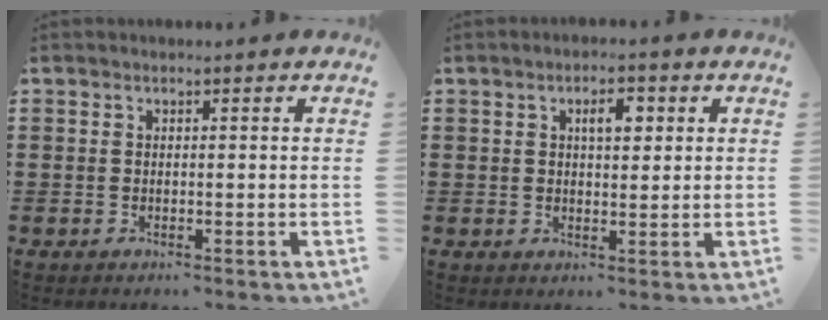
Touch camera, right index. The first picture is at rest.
{"total": 3.4, "force": [1.1, 1.4, 2.9], "torque": [-0.043, 0.003, 0.012]}